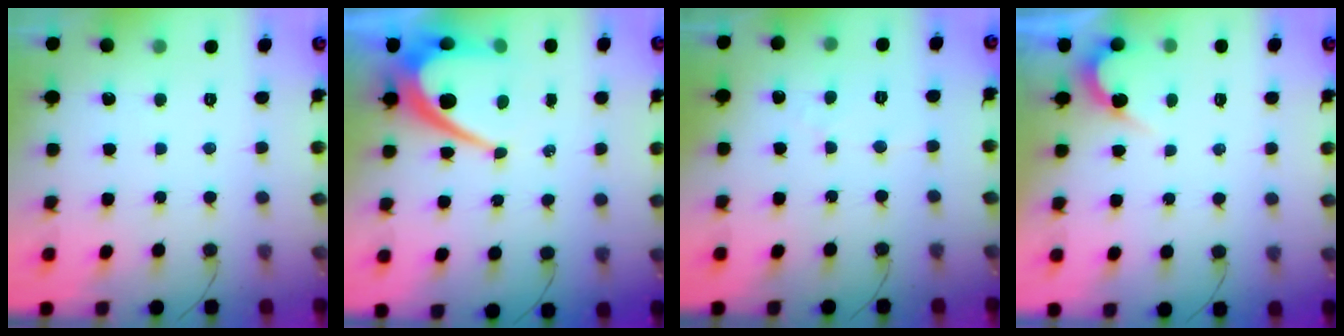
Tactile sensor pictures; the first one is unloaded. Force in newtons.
{"total": 11.3, "press": 11.3, "slide": 0.9}
{"total": 2.4, "press": 2.4, "slide": 0.2}
{"total": 2.7, "press": 2.7, "slide": 0.2}